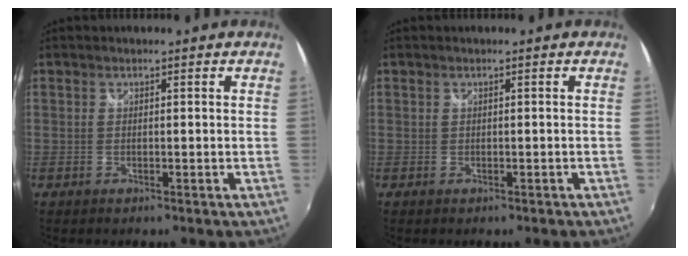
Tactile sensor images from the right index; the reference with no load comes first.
{"total": 0.5, "force": [-0.3, 0.3, 0.3], "torque": [-0.006, 0.002, 0.001]}